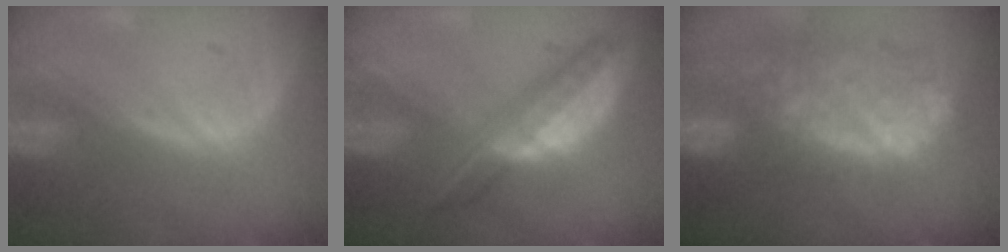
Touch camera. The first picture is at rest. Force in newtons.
{"total": 6.6, "press": 5.8, "slide": 3.2}
{"total": 12.0, "press": 9.9, "slide": 6.8}